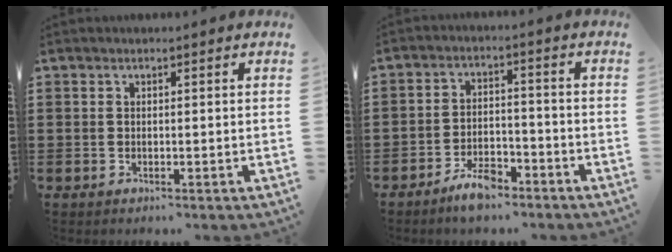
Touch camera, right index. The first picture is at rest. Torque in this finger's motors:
{"motor_torque": [2.14, 0.00, 0.31, 0.07]}